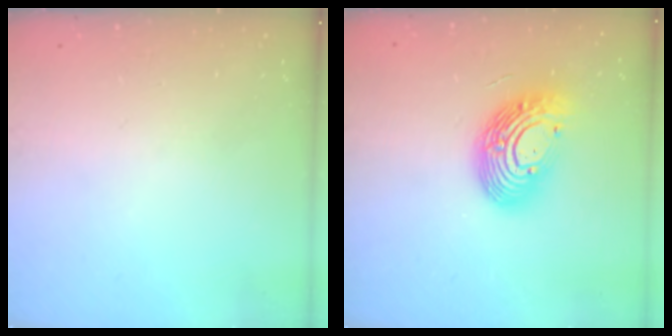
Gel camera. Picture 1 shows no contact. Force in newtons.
{"total": 15.1, "press": 15.1, "slide": 1.4}